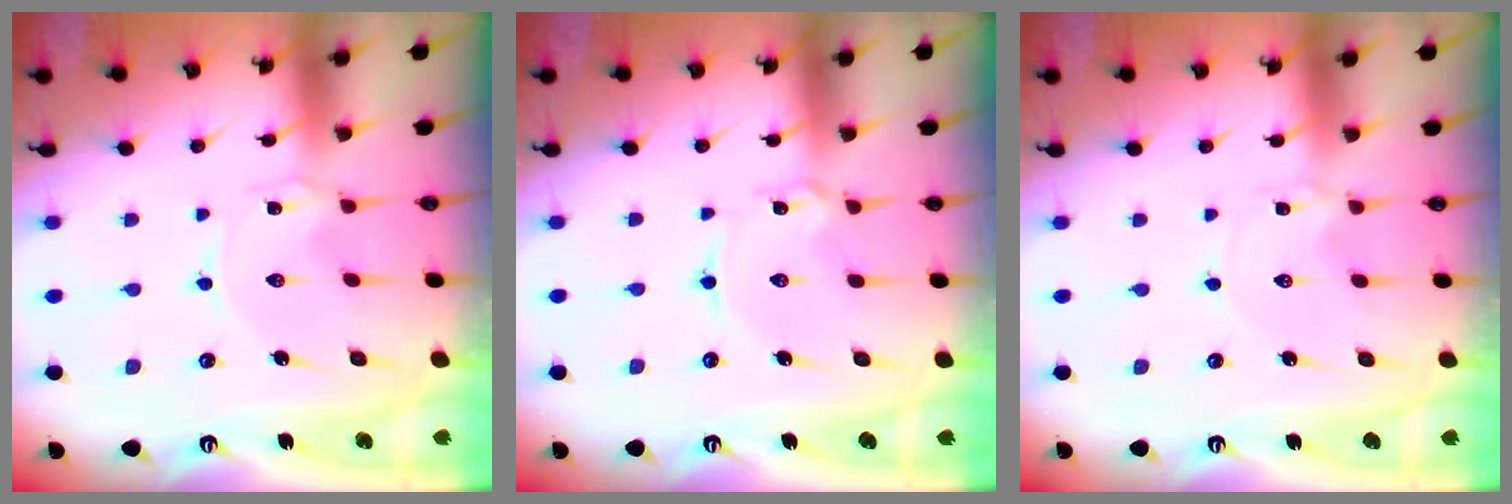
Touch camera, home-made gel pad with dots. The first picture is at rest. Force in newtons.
{"total": 2.2, "press": 2.2, "slide": 0.3}
{"total": 1.8, "press": 1.8, "slide": 0.3}